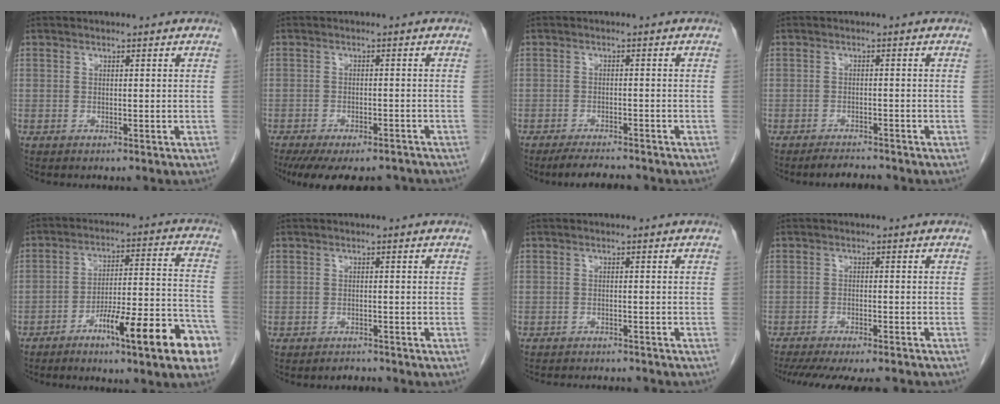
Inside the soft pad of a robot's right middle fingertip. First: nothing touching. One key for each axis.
{"total": 14.0, "fx": -11.5, "fy": 4.9, "fz": 6.3, "tx": -0.133, "ty": -0.013, "tz": -0.150}
{"total": 5.0, "fx": -4.6, "fy": 0.5, "fz": 2.0, "tx": -0.036, "ty": -0.015, "tz": -0.074}
{"total": 2.6, "fx": -2.5, "fy": 0.3, "fz": 0.7, "tx": -0.018, "ty": -0.010, "tz": -0.039}
{"total": 15.7, "fx": -8.5, "fy": 1.1, "fz": 13.2, "tx": -0.163, "ty": 0.013, "tz": -0.119}
{"total": 1.3, "fx": -1.2, "fy": 0.2, "fz": -0.3, "tx": 0.000, "ty": -0.005, "tz": -0.017}
{"total": 7.1, "fx": -6.7, "fy": 1.5, "fz": 1.8, "tx": -0.025, "ty": -0.005, "tz": -0.086}
{"total": 16.4, "fx": -14.3, "fy": 2.9, "fz": 7.3, "tx": -0.147, "ty": -0.028, "tz": -0.192}